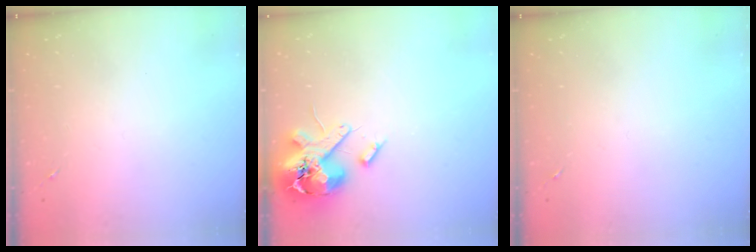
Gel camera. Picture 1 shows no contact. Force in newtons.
{"total": 16.0, "press": 15.8, "slide": 2.6}
{"total": 0.0}